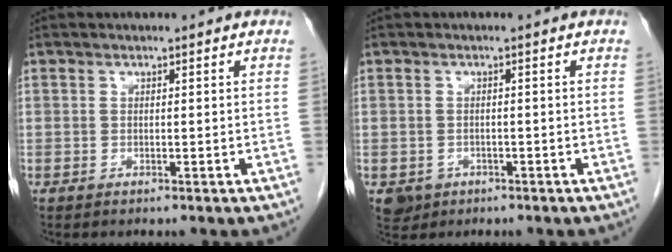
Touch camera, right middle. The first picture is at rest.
{"total": 2.9, "force": [-1.4, 2.5, 0.6], "torque": [-0.008, 0.003, -0.016]}